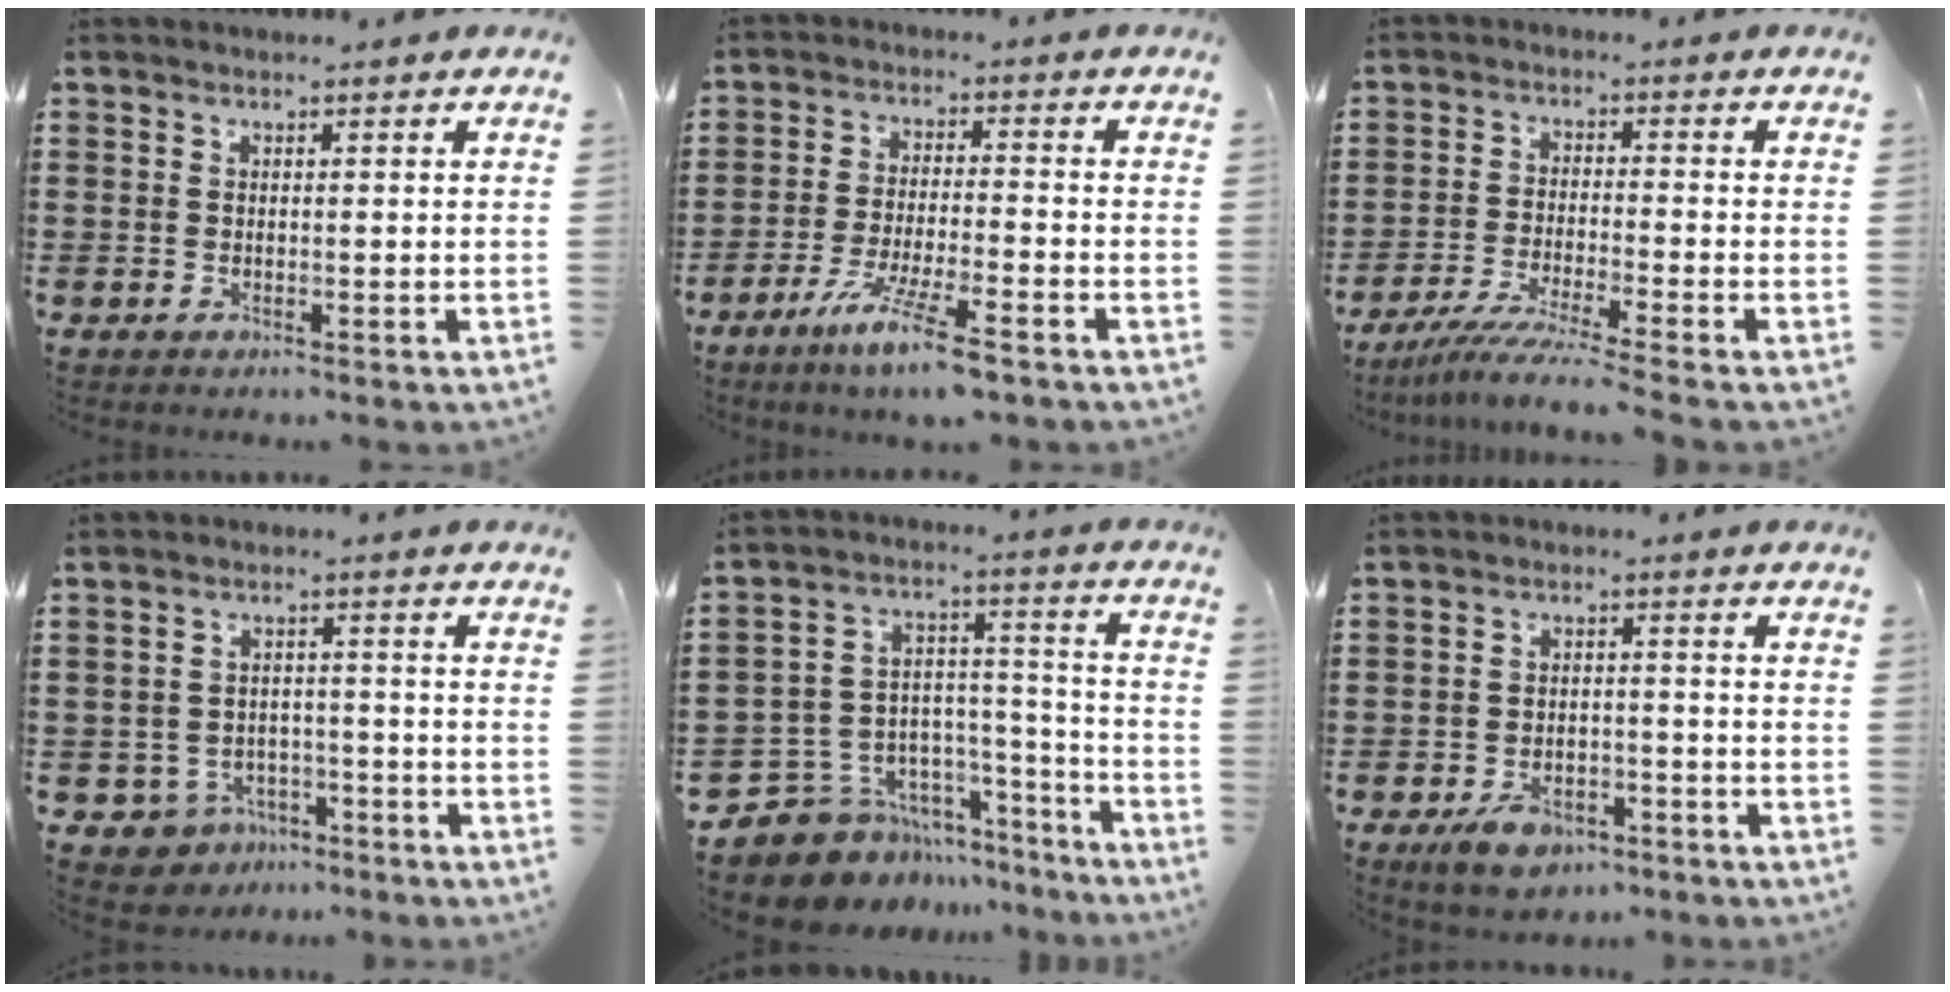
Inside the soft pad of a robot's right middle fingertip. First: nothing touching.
{"total": 8.1, "force": [-5.8, 0.4, 5.6], "torque": [-0.112, -0.013, -0.108]}
{"total": 5.4, "force": [-4.7, -0.6, 2.5], "torque": [-0.054, -0.022, -0.092]}
{"total": 3.7, "force": [-3.0, 2.0, 0.5], "torque": [-0.027, 0.005, -0.065]}
{"total": 9.2, "force": [-7.7, 4.8, 1.3], "torque": [-0.043, 0.014, -0.145]}
{"total": 4.7, "force": [-3.5, 2.3, 2.1], "torque": [-0.046, 0.010, -0.069]}